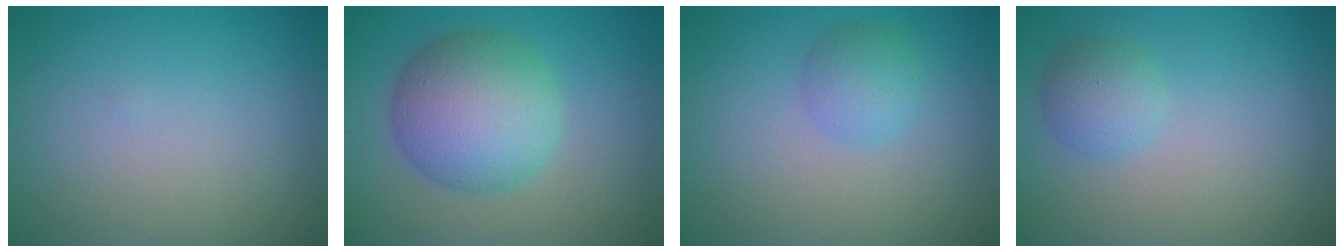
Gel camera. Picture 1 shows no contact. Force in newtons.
{"total": 7.7, "press": 7.7, "slide": 0.2}
{"total": 2.3, "press": 2.3, "slide": 0.1}
{"total": 2.3, "press": 2.3, "slide": 0.1}